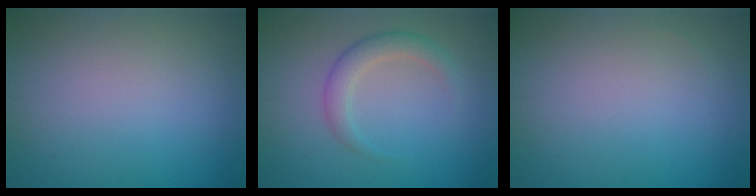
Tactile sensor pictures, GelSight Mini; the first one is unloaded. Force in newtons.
{"total": 2.5, "press": 2.5, "slide": 0.2}
{"total": 0.0}